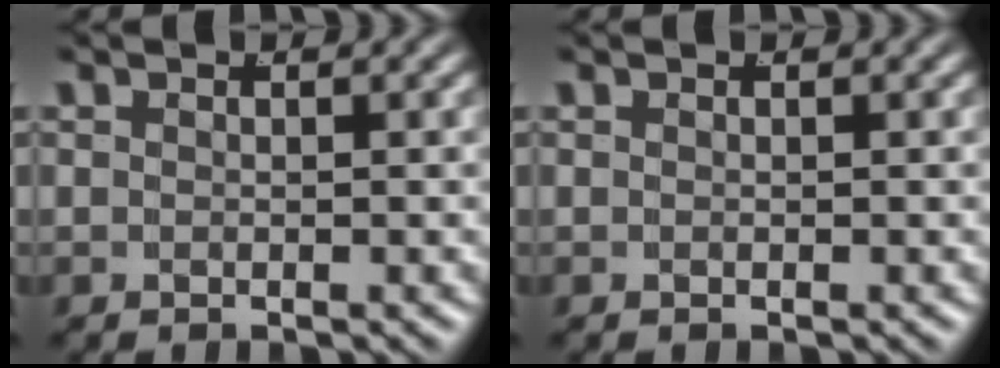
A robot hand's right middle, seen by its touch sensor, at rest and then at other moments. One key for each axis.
{"total": 0.0}